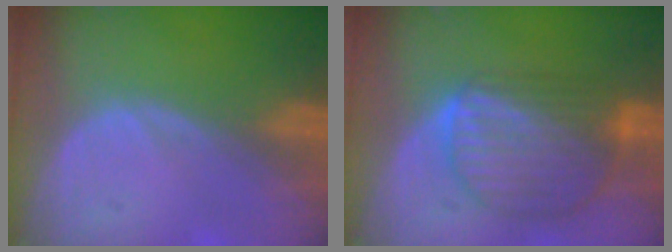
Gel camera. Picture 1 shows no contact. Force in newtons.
{"total": 9.4, "press": 8.0, "slide": 5.0}